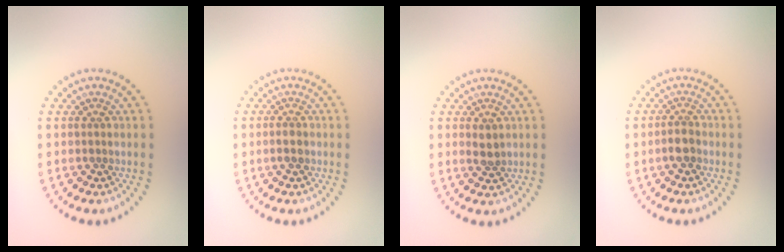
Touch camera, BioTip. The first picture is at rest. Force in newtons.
{"total": 1.2, "press": 1.2, "slide": 0.3}
{"total": 1.4, "press": 1.4, "slide": 0.1}
{"total": 1.8, "press": 1.6, "slide": 0.7}